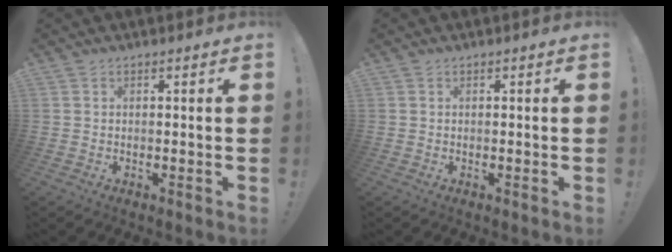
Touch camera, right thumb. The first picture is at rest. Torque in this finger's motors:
{"motor_torque": [-0.10, -0.01, 0.10, -0.11, 0.07]}